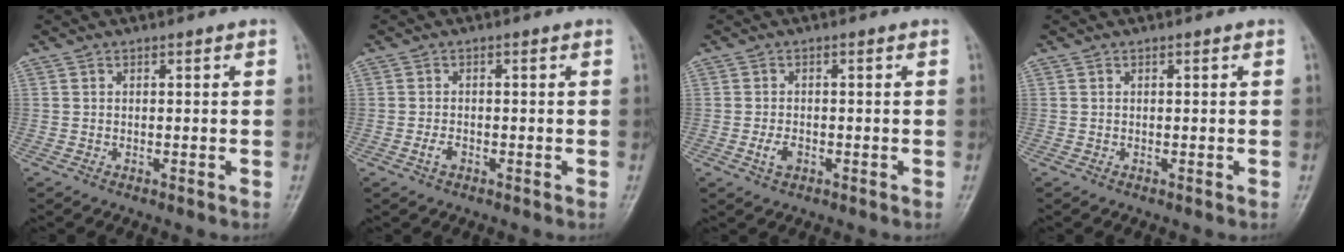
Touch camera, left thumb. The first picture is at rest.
{"total": 1.7, "force": [-0.8, 1.0, 1.2], "torque": [-0.024, 0.004, -0.016]}
{"total": 2.6, "force": [-0.9, 1.6, 1.9], "torque": [-0.035, 0.003, -0.015]}
{"total": 0.0}